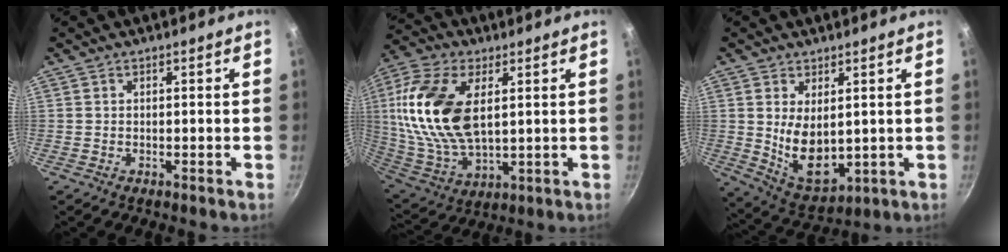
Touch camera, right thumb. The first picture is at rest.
{"total": 20.1, "force": [4.4, 11.1, 16.2], "torque": [-0.320, -0.013, 0.089]}
{"total": 10.0, "force": [1.3, 5.7, 8.2], "torque": [-0.125, -0.027, 0.047]}